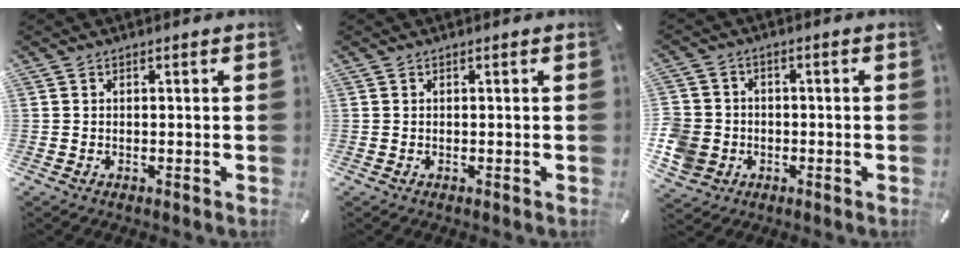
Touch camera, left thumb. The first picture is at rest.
{"total": 0.0}
{"total": 7.5, "force": [-1.8, 6.8, 2.6], "torque": [-0.065, 0.016, -0.033]}